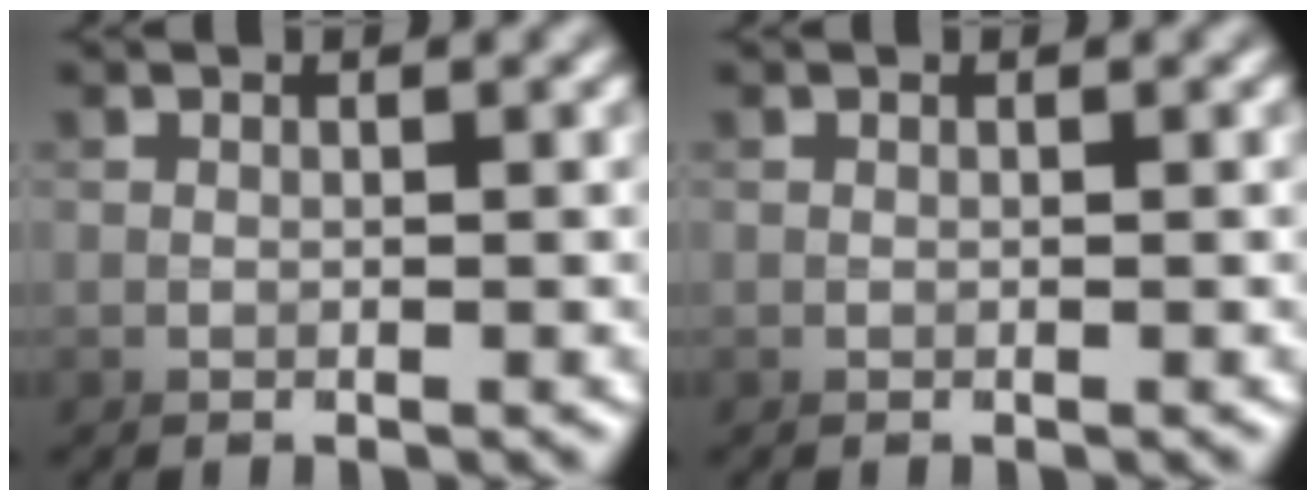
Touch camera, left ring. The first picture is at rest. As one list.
[{"total": 0.0}]